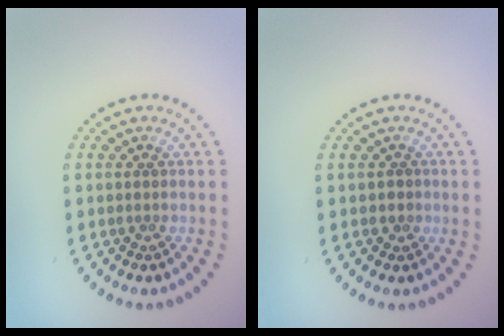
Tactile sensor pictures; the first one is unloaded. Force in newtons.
{"total": 0.6, "press": 0.4, "slide": 0.4}